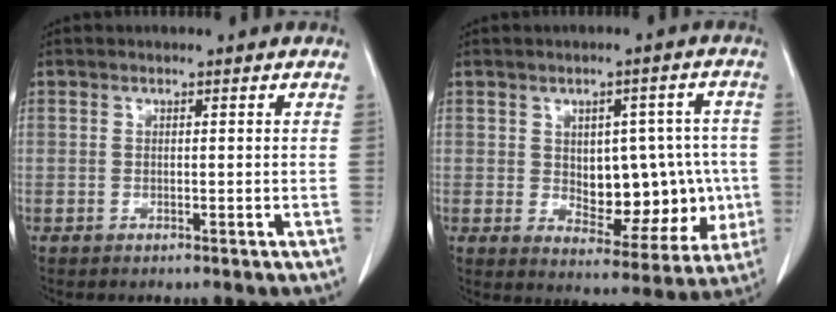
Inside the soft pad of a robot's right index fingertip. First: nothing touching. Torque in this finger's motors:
{"motor_torque": [0.18, 0.20, 0.16, 0.03]}